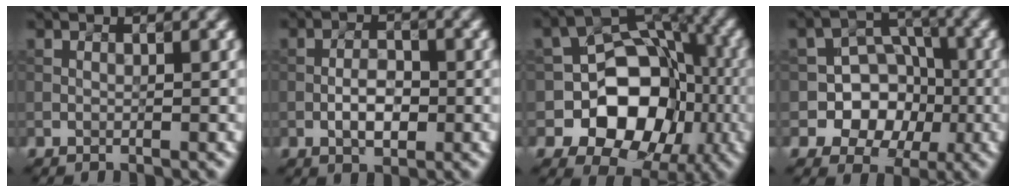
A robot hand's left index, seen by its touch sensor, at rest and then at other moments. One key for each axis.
{"total": 2.6, "fx": -1.0, "fy": 1.2, "fz": 2.1, "tx": -0.040, "ty": 0.003, "tz": -0.010}
{"total": 10.0, "fx": -3.1, "fy": 7.6, "fz": 5.6, "tx": -0.067, "ty": 0.007, "tz": -0.048}
{"total": 5.8, "fx": -1.9, "fy": 5.0, "fz": 2.2, "tx": -0.007, "ty": 0.009, "tz": -0.044}